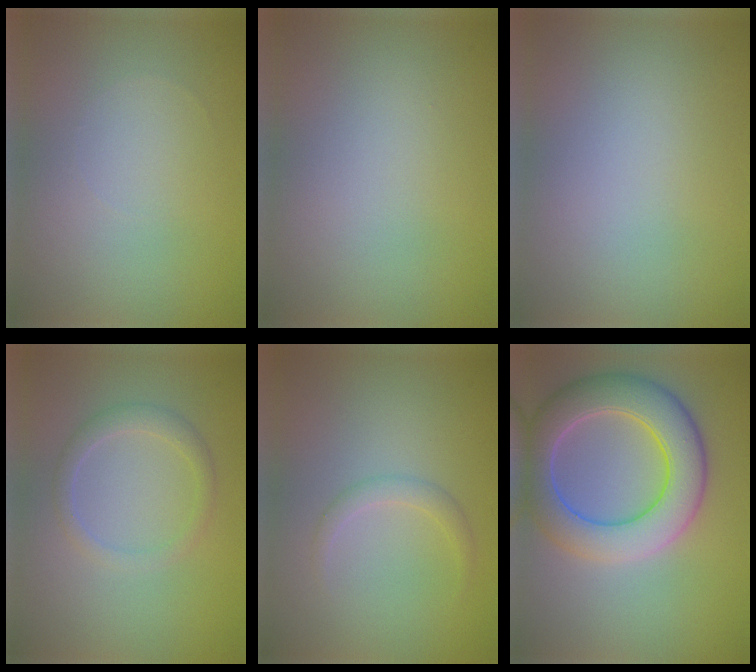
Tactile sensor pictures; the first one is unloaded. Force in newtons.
{"total": 0.0}
{"total": 0.0}
{"total": 1.8, "press": 1.8, "slide": 0.1}
{"total": 1.2, "press": 1.2, "slide": 0.0}
{"total": 7.5, "press": 7.5, "slide": 0.5}